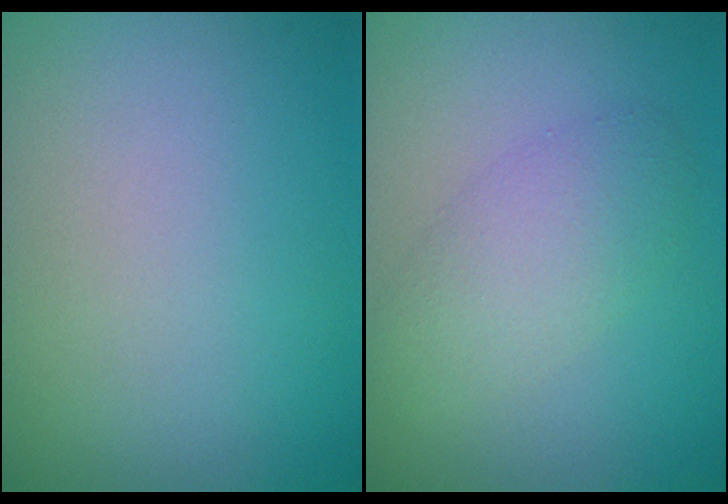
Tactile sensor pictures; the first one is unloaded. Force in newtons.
{"total": 3.4, "press": 3.4, "slide": 0.1}